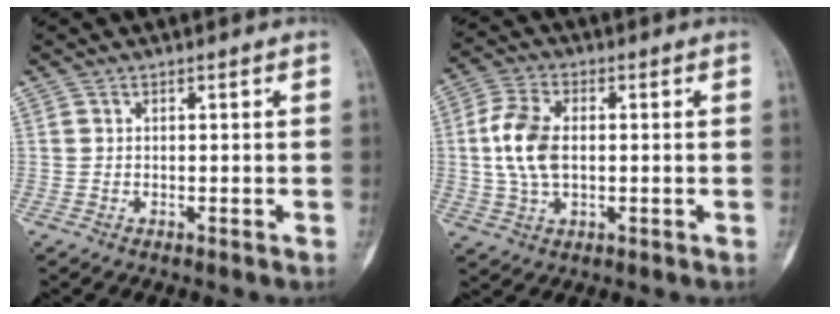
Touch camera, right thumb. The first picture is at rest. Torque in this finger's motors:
{"motor_torque": [1.36, 1.27, 0.95, -0.88, 0.32]}